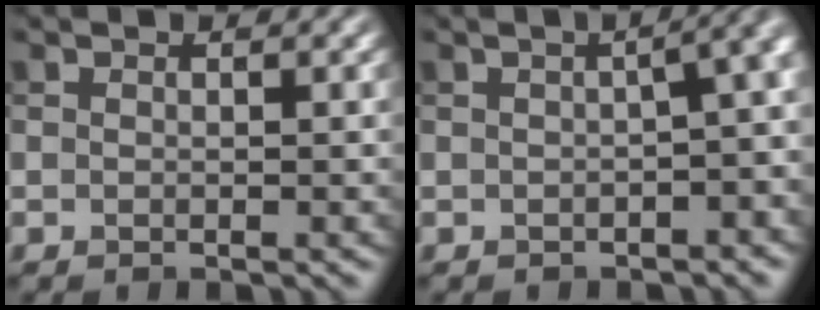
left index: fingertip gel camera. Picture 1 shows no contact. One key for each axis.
{"total": 6.8, "fx": -0.2, "fy": 2.9, "fz": 6.2, "tx": -0.016, "ty": 0.016, "tz": -0.008}